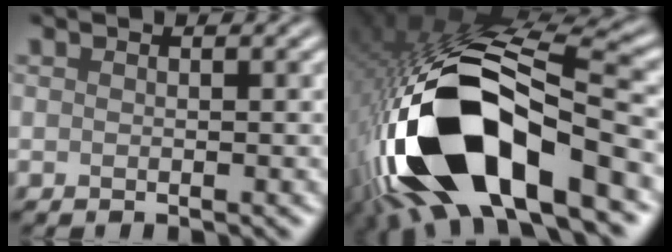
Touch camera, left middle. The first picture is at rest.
{"total": 17.2, "force": [-6.1, 7.4, 14.3], "torque": [-0.280, -0.010, -0.094]}